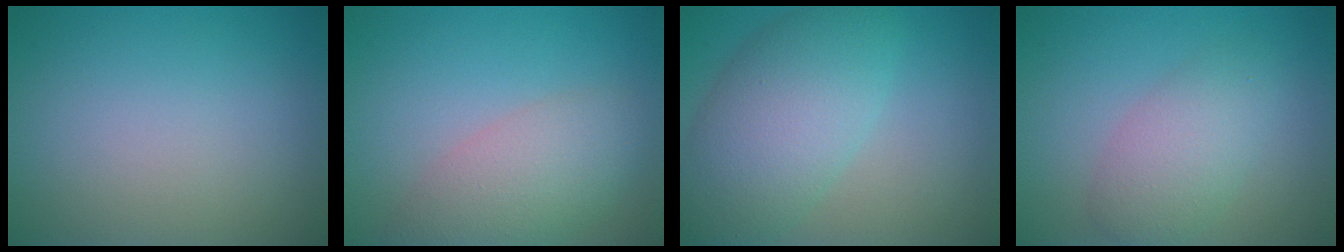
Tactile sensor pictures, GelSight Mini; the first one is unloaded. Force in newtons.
{"total": 4.8, "press": 4.8, "slide": 0.4}
{"total": 7.6, "press": 7.6, "slide": 0.4}
{"total": 3.7, "press": 3.7, "slide": 0.1}